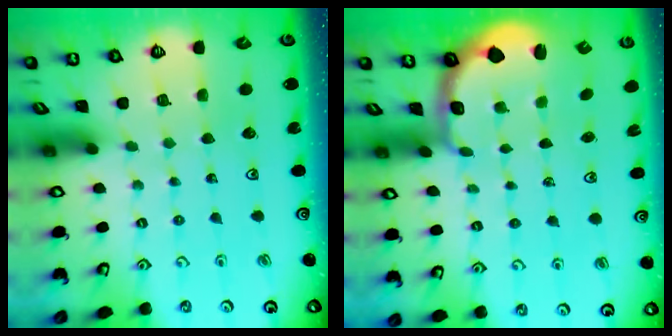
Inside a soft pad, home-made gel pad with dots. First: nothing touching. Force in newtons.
{"total": 2.5, "press": 1.1, "slide": 2.2}